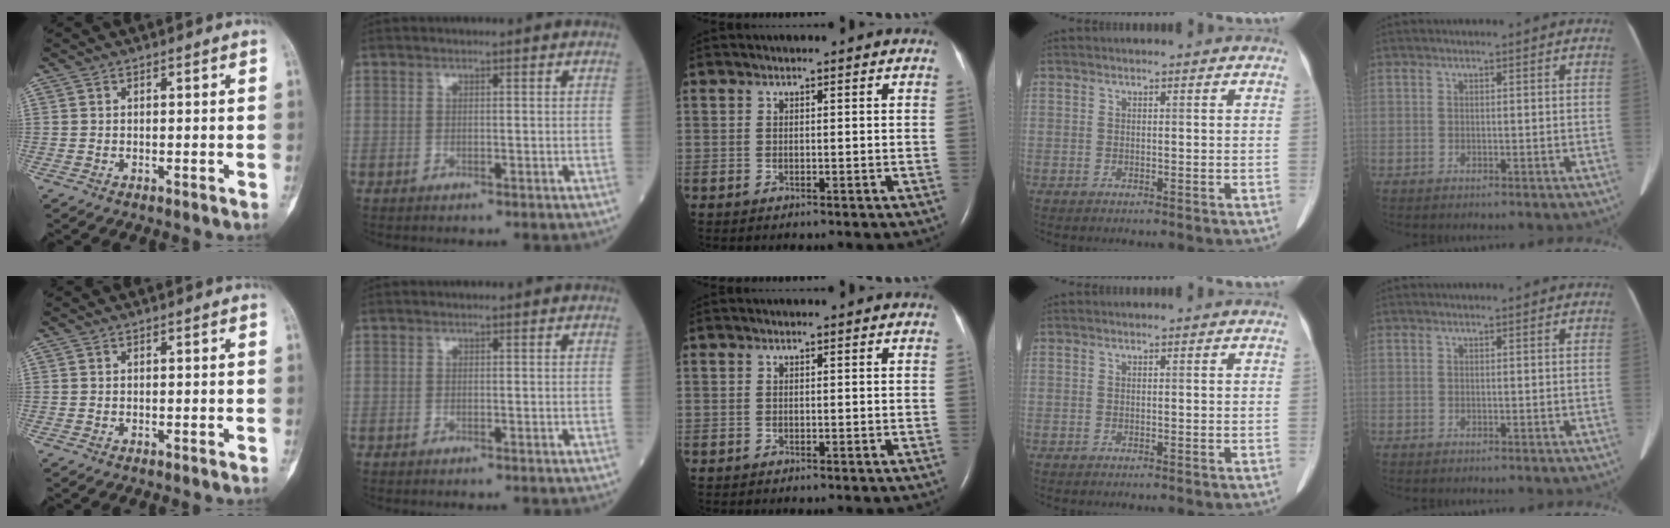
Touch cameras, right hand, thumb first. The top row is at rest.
{}